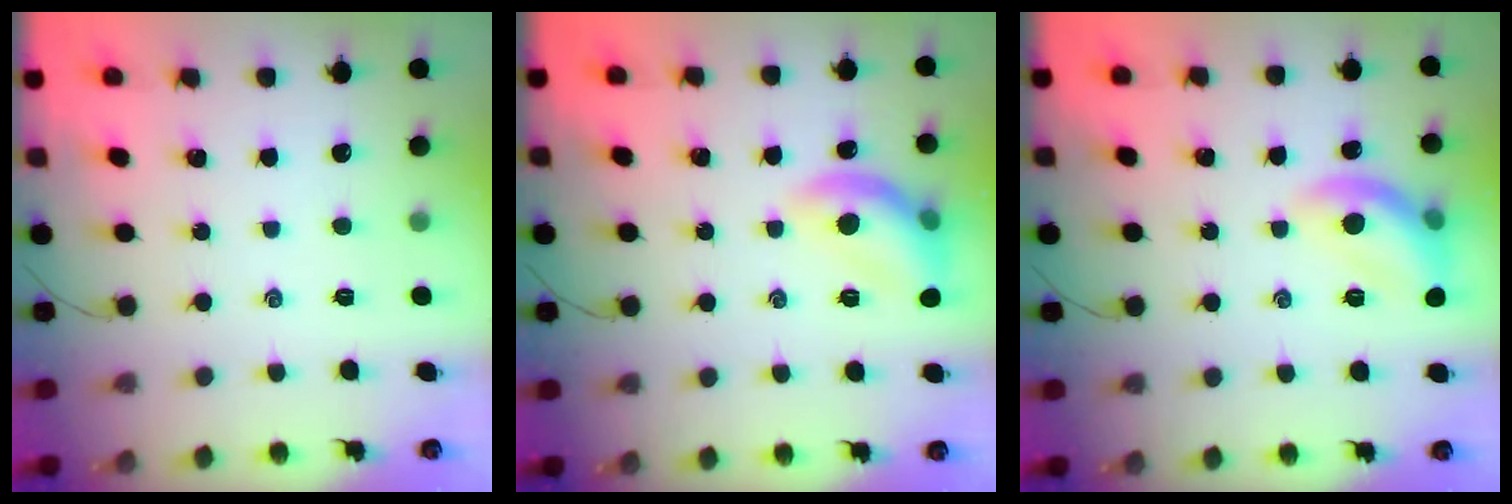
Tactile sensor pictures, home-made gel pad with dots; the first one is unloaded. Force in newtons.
{"total": 12.1, "press": 12.1, "slide": 0.7}
{"total": 11.8, "press": 11.8, "slide": 0.5}